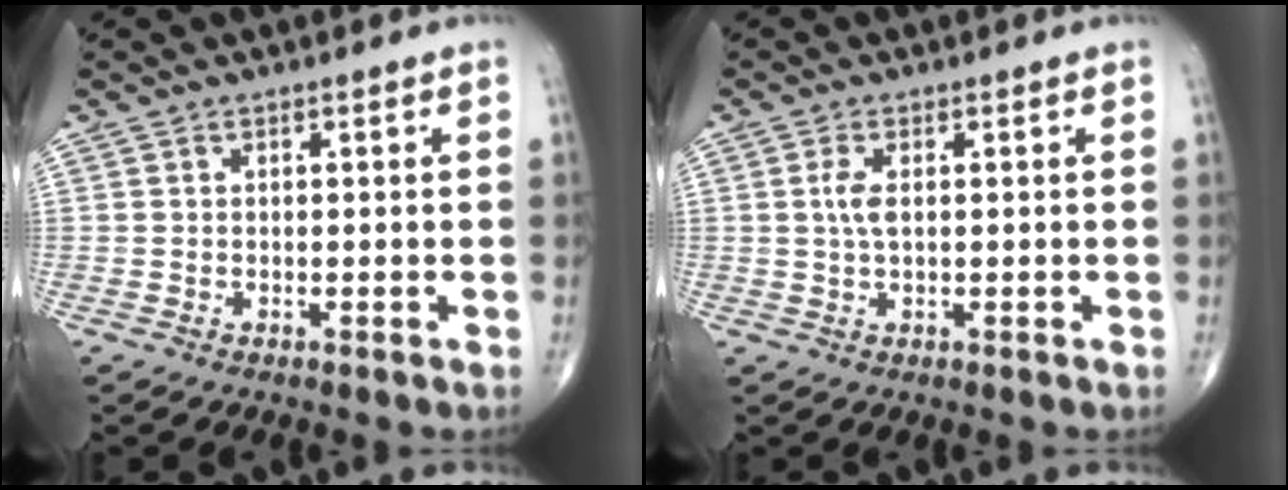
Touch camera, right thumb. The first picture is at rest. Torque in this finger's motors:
{"motor_torque": [-0.29, 0.26, 0.66, 0.11, 0.23]}